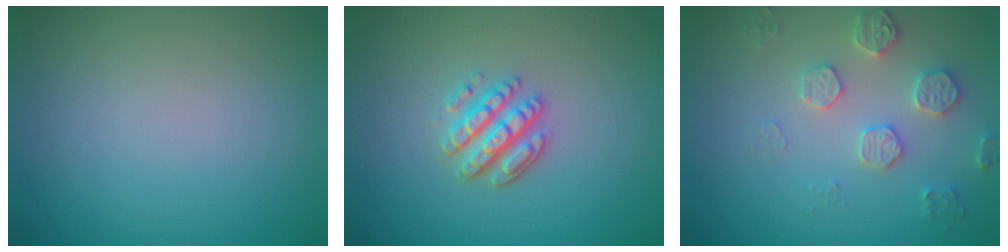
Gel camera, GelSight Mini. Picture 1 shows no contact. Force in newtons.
{"total": 3.7, "press": 3.1, "slide": 2.0}
{"total": 3.2, "press": 3.1, "slide": 0.7}